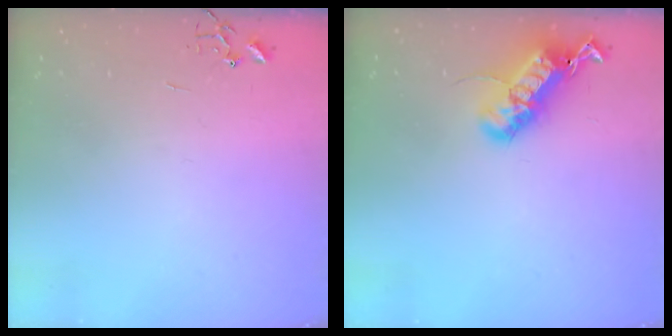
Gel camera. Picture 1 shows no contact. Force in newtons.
{"total": 20.4, "press": 20.4, "slide": 0.4}